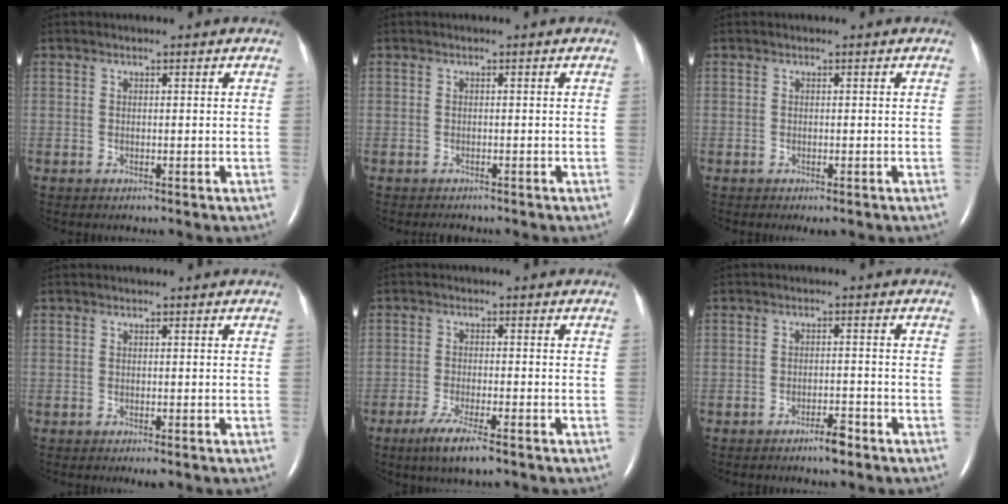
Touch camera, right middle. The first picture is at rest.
{"total": 1.3, "force": [-1.2, 0.3, 0.4], "torque": [-0.009, -0.003, -0.013]}
{"total": 0.9, "force": [-0.6, 0.2, 0.7], "torque": [-0.010, -0.003, -0.005]}
{"total": 1.0, "force": [-0.6, 0.1, 0.8], "torque": [-0.013, -0.004, -0.008]}
{"total": 6.0, "force": [-3.9, 0.5, 4.6], "torque": [-0.095, -0.016, -0.066]}
{"total": 2.9, "force": [-2.2, 0.4, 1.8], "torque": [-0.033, 0.000, -0.038]}